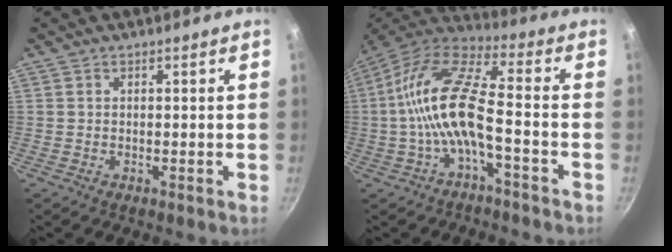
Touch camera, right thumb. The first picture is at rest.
{"total": 14.8, "force": [-3.2, 5.1, 13.5], "torque": [-0.276, 0.044, -0.073]}